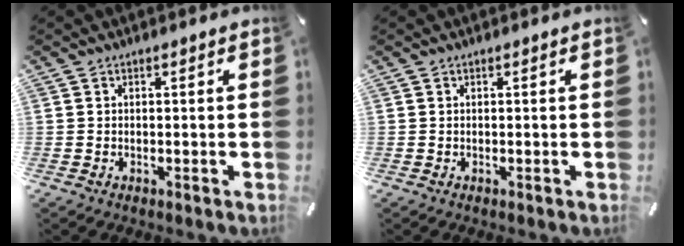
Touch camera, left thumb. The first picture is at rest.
{"total": 0.0}